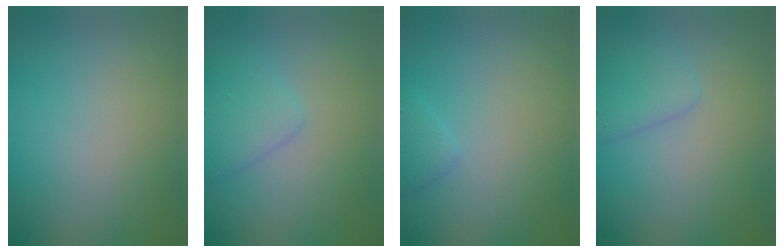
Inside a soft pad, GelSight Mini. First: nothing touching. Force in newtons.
{"total": 2.6, "press": 2.6, "slide": 0.0}
{"total": 1.2, "press": 1.2, "slide": 0.0}
{"total": 2.4, "press": 2.4, "slide": 0.1}